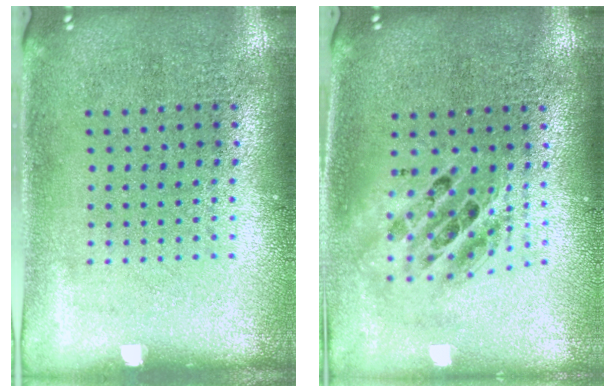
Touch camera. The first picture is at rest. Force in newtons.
{"total": 1.7, "press": 1.4, "slide": 1.0}